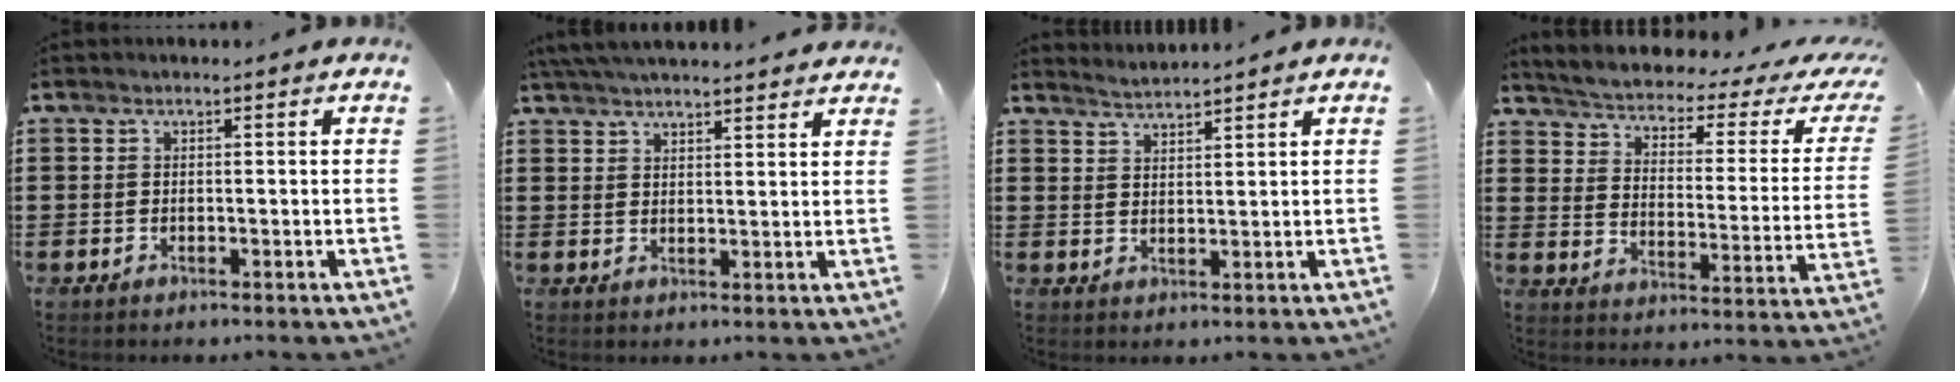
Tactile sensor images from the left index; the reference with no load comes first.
{"total": 3.9, "force": [3.8, -0.3, 0.9], "torque": [-0.028, -0.012, 0.070]}
{"total": 2.1, "force": [2.1, -0.5, -0.2], "torque": [-0.001, -0.005, 0.040]}
{"total": 2.0, "force": [1.2, 0.1, 1.6], "torque": [-0.044, -0.025, 0.008]}